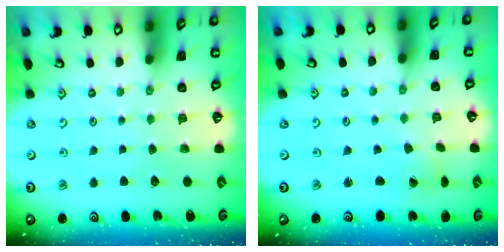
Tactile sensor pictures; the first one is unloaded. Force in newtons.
{"total": 2.5, "press": 2.5, "slide": 0.1}